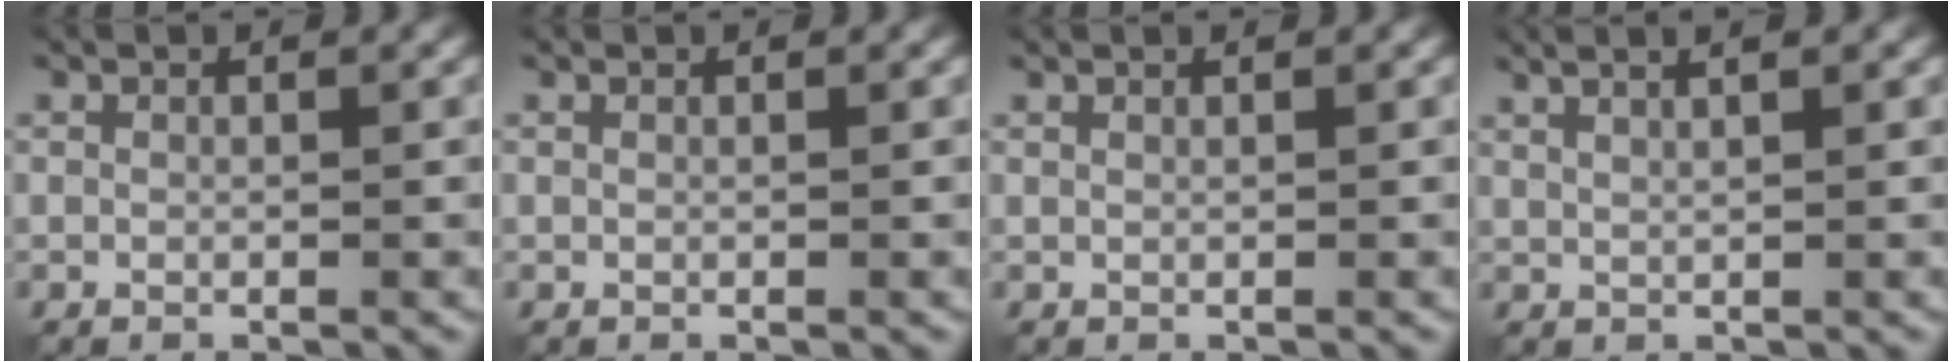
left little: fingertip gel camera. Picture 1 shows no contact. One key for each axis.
{"total": 0.0}
{"total": 0.7, "fx": 0.5, "fy": 0.2, "fz": 0.4, "tx": -0.003, "ty": 0.001, "tz": 0.001}
{"total": 4.5, "fx": 2.6, "fy": 1.7, "fz": 3.3, "tx": -0.037, "ty": 0.032, "tz": 0.014}